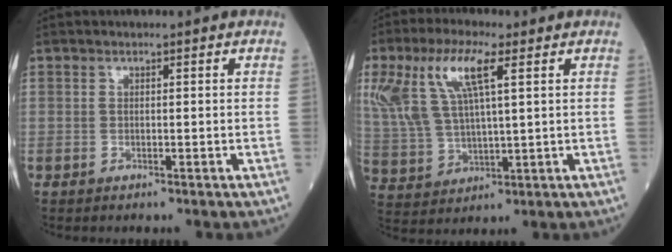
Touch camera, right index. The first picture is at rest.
{"total": 12.7, "force": [5.5, 3.7, 10.9], "torque": [-0.248, 0.021, 0.111]}